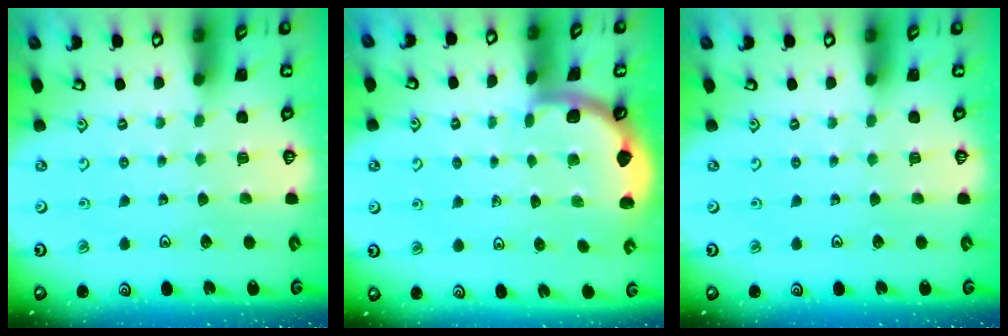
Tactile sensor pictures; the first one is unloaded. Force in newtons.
{"total": 1.8, "press": 1.8, "slide": 0.1}
{"total": 0.0}